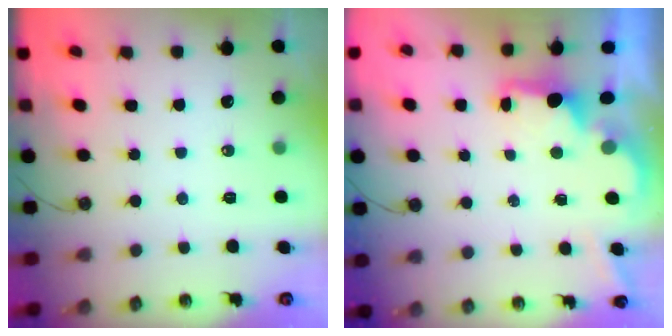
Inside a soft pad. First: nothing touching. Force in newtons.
{"total": 2.2, "press": 2.1, "slide": 0.8}